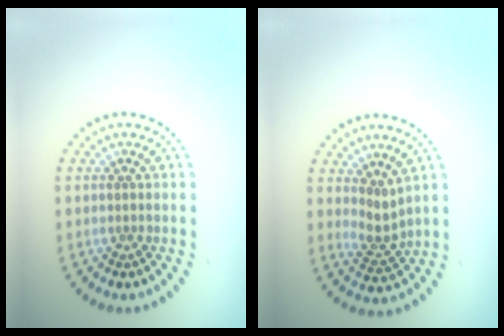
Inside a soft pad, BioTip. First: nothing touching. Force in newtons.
{"total": 2.1, "press": 1.4, "slide": 1.5}